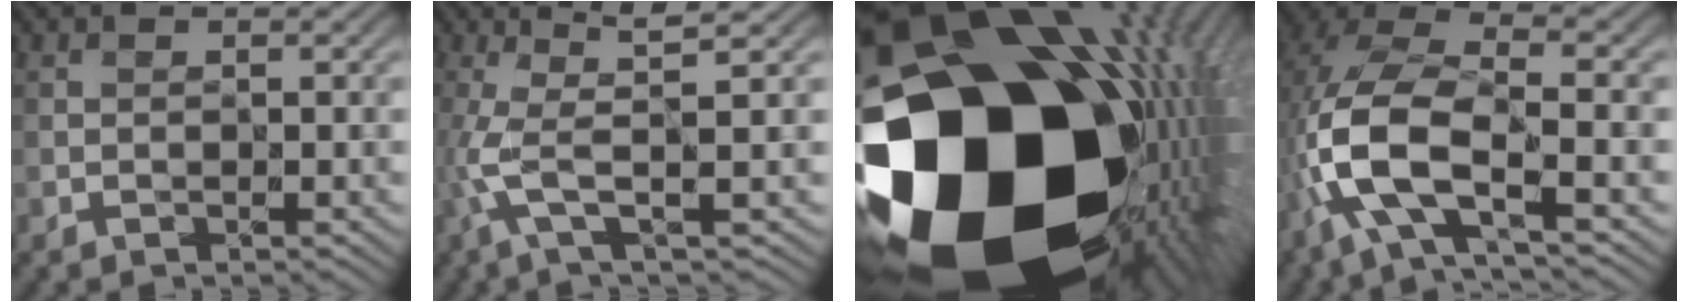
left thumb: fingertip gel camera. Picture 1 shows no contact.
{"total": 4.9, "force": [0.3, -0.1, 4.9], "torque": [-0.115, 0.003, -0.003]}
{"total": 22.1, "force": [-2.7, 15.2, 15.8], "torque": [-0.314, -0.086, -0.004]}
{"total": 11.1, "force": [-3.2, 4.4, 9.6], "torque": [-0.229, -0.008, -0.067]}